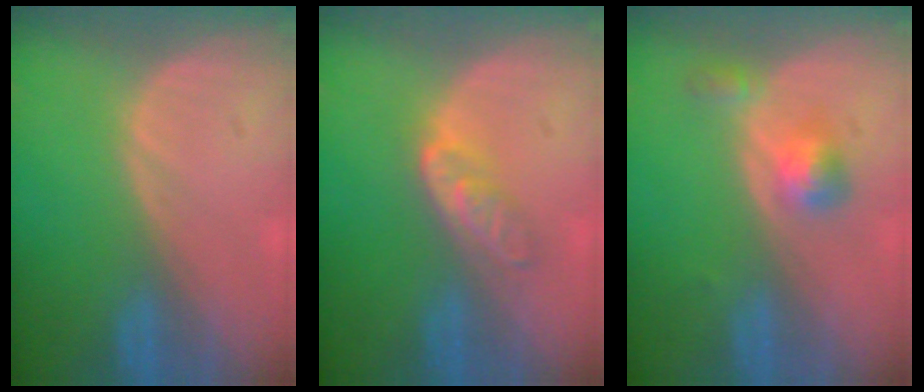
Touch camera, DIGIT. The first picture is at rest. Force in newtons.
{"total": 4.7, "press": 3.9, "slide": 2.5}
{"total": 3.6, "press": 3.4, "slide": 1.2}